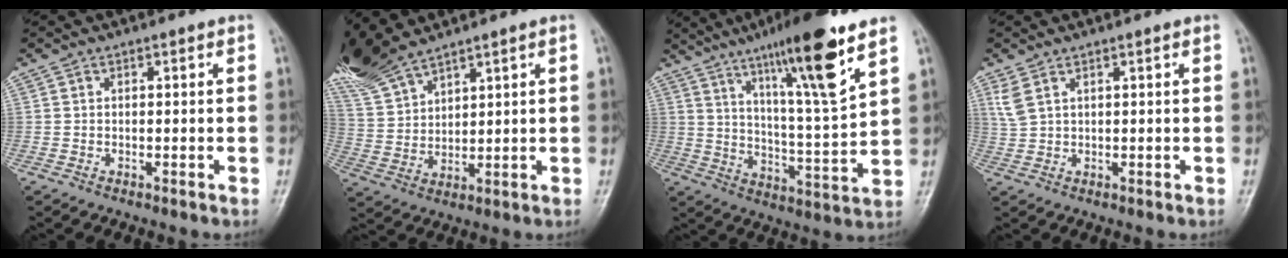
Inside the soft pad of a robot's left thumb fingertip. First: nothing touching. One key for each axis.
{"total": 12.3, "fx": 10.4, "fy": 3.3, "fz": 5.7, "tx": -0.124, "ty": -0.027, "tz": 0.227}
{"total": 17.3, "fx": 10.3, "fy": 1.8, "fz": 13.7, "tx": -0.216, "ty": -0.054, "tz": 0.172}
{"total": 2.7, "fx": 1.6, "fy": 1.1, "fz": 1.8, "tx": -0.047, "ty": 0.006, "tz": 0.045}